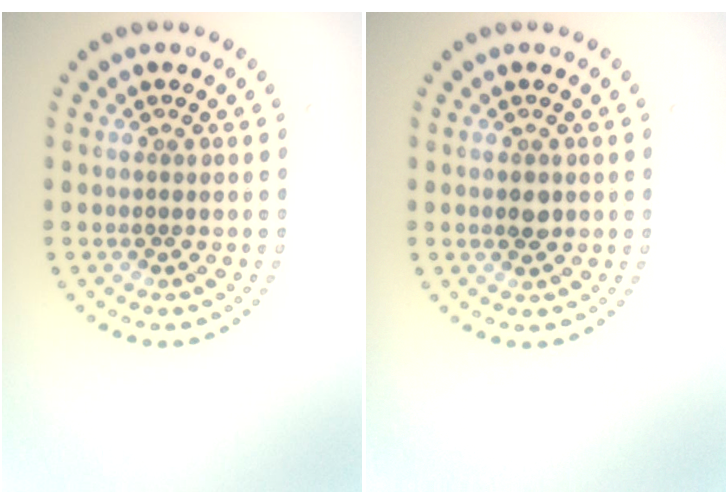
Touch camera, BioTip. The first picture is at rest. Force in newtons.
{"total": 1.3, "press": 1.3, "slide": 0.1}